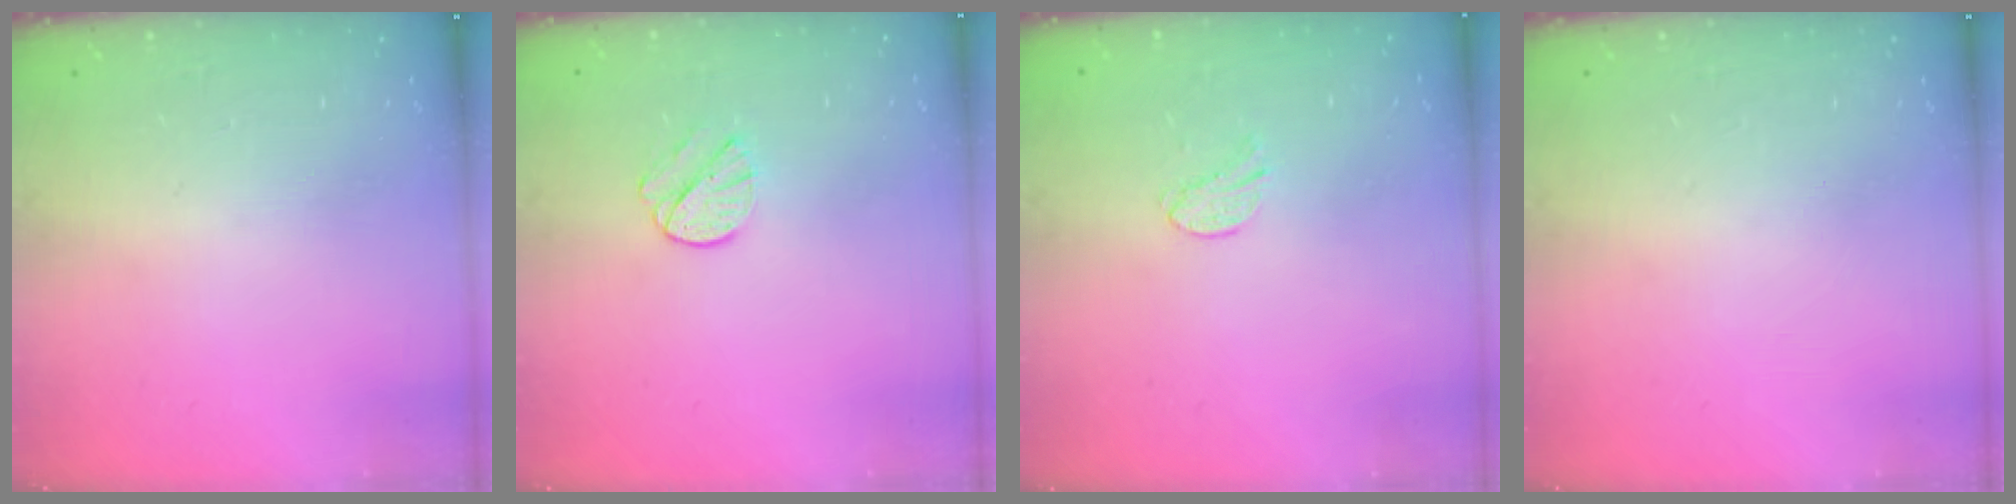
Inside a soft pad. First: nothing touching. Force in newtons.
{"total": 7.3, "press": 7.2, "slide": 0.6}
{"total": 5.4, "press": 5.4, "slide": 0.5}
{"total": 0.0}